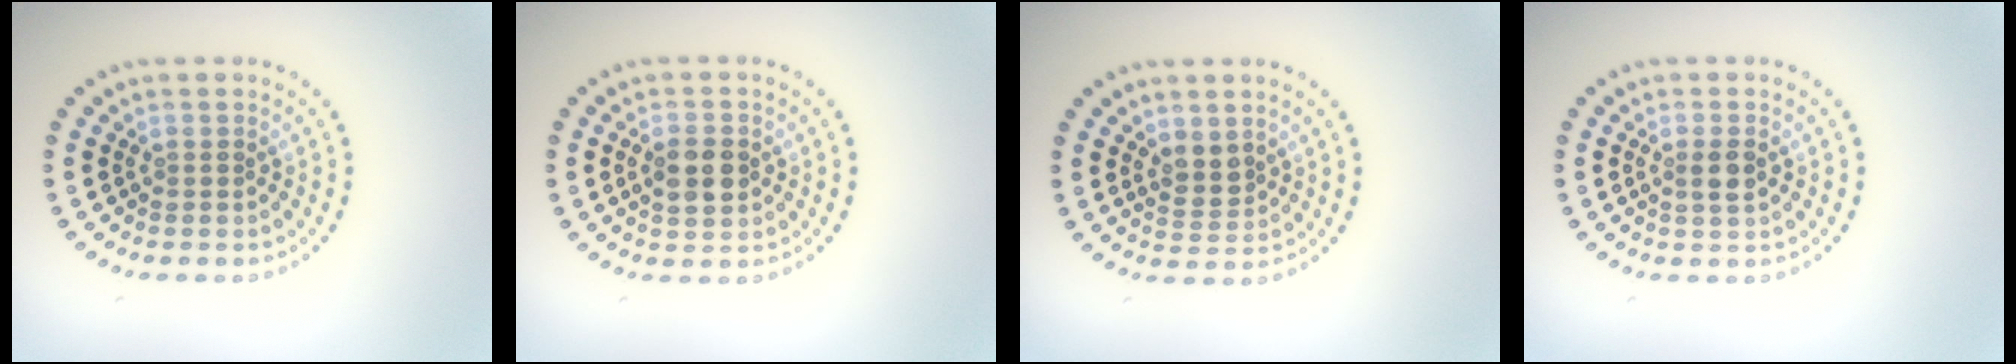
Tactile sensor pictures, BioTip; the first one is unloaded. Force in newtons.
{"total": 3.2, "press": 3.2, "slide": 0.2}
{"total": 2.1, "press": 1.9, "slide": 0.9}
{"total": 1.7, "press": 1.5, "slide": 0.7}